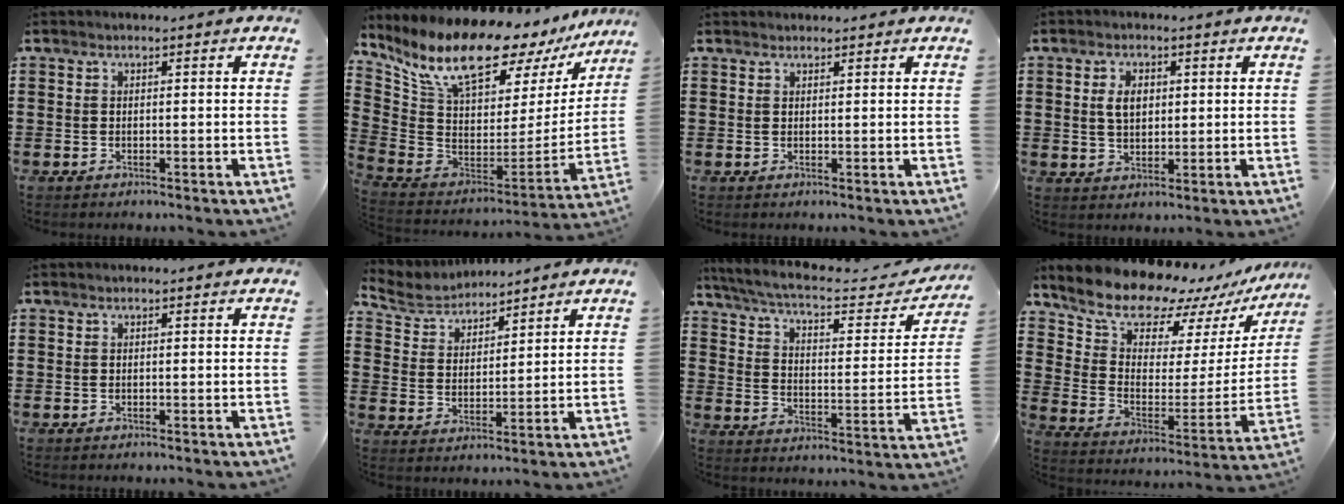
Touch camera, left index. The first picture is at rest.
{"total": 15.3, "force": [11.7, 4.8, 8.5], "torque": [-0.186, -0.083, 0.201]}
{"total": 1.0, "force": [1.0, 0.3, 0.0], "torque": [-0.002, 0.001, 0.020]}
{"total": 3.9, "force": [1.0, 2.4, 2.8], "torque": [-0.055, 0.008, 0.014]}
{"total": 0.0}
{"total": 5.3, "force": [5.0, 1.7, 0.7], "torque": [-0.040, -0.019, 0.087]}
{"total": 6.9, "force": [5.8, 0.8, 3.5], "torque": [-0.096, -0.033, 0.096]}
{"total": 10.4, "force": [9.7, 2.9, 2.1], "torque": [-0.076, -0.084, 0.166]}